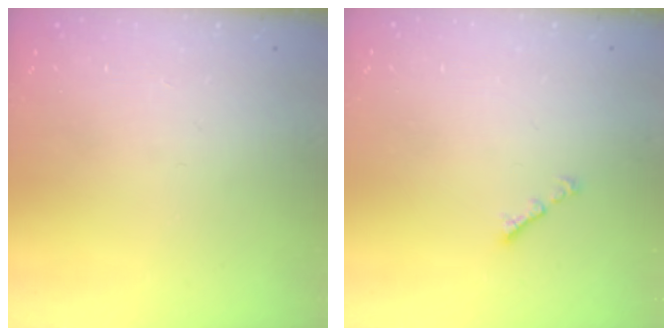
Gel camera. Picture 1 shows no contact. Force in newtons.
{"total": 1.3, "press": 1.2, "slide": 0.5}